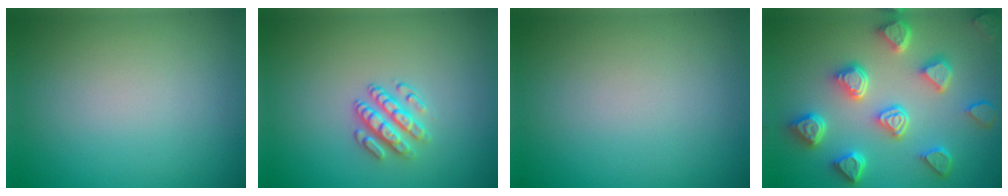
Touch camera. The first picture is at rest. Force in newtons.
{"total": 2.9, "press": 2.5, "slide": 1.4}
{"total": 0.0}
{"total": 7.0, "press": 5.6, "slide": 4.1}